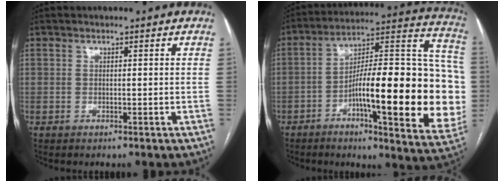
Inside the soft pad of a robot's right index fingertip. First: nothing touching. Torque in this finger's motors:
{"motor_torque": [1.49, -0.65, 1.05, 0.21]}